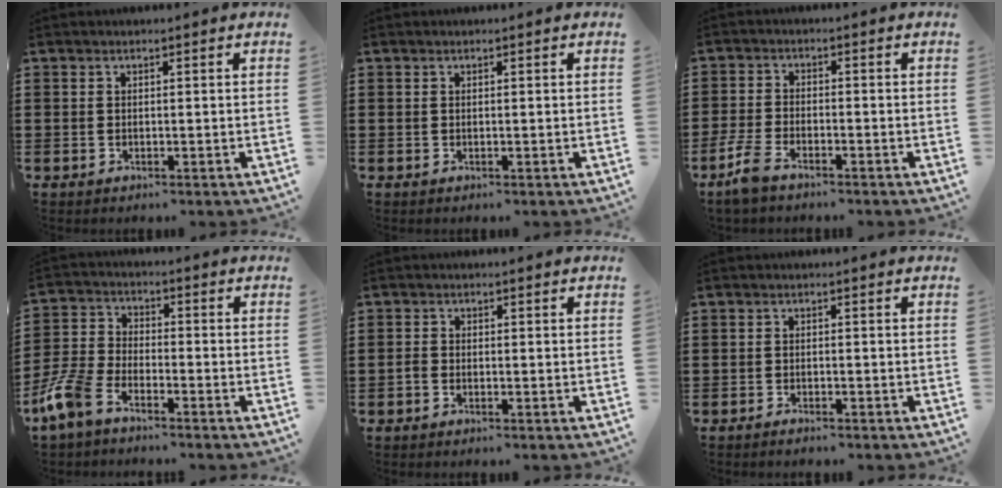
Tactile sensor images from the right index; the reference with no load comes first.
{"total": 0.0}
{"total": 4.1, "force": [-3.1, 1.2, 2.4], "torque": [-0.068, -0.003, -0.063]}
{"total": 6.4, "force": [-5.2, 1.8, 3.1], "torque": [-0.100, -0.008, -0.109]}
{"total": 1.1, "force": [-0.7, 0.6, 0.5], "torque": [-0.012, 0.000, -0.014]}
{"total": 1.0, "force": [-0.9, -0.1, 0.2], "torque": [-0.008, -0.004, -0.017]}